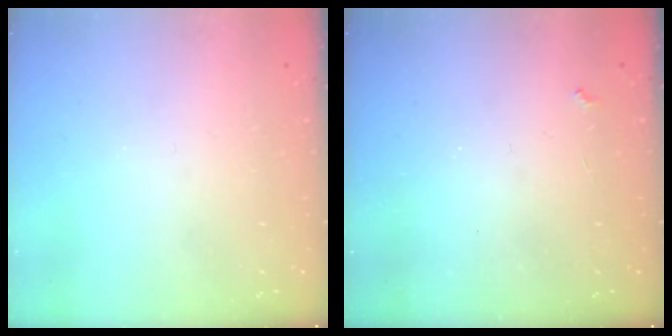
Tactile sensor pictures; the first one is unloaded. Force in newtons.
{"total": 2.6, "press": 2.6, "slide": 0.5}